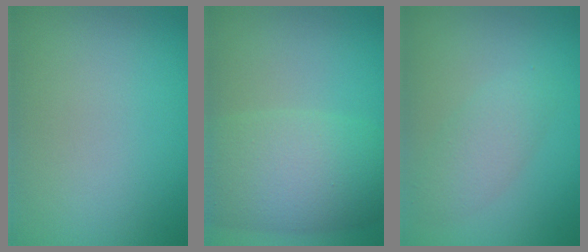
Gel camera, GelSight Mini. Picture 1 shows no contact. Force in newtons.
{"total": 7.6, "press": 7.6, "slide": 0.2}
{"total": 2.5, "press": 2.5, "slide": 0.0}